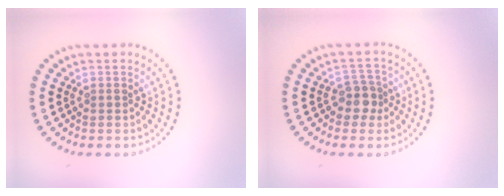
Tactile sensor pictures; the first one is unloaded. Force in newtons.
{"total": 2.3, "press": 1.9, "slide": 1.3}